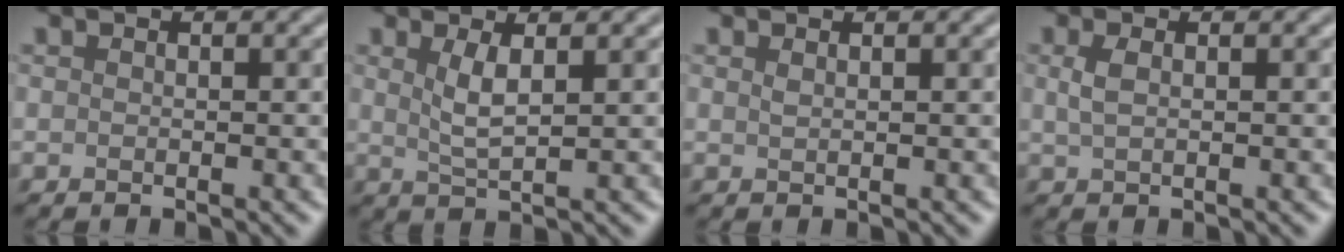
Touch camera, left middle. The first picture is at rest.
{"total": 2.5, "force": [1.0, 0.7, 2.2], "torque": [-0.046, -0.004, 0.021]}
{"total": 0.6, "force": [0.4, 0.2, 0.3], "torque": [-0.005, 0.000, 0.009]}
{"total": 1.4, "force": [0.5, 0.7, 1.2], "torque": [-0.029, 0.000, 0.011]}